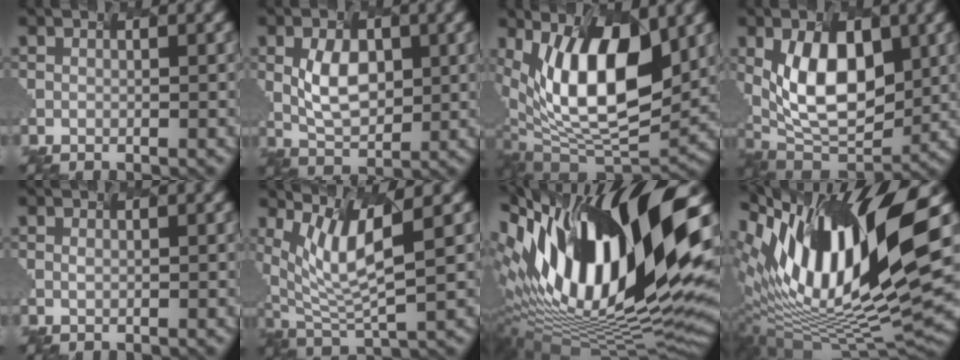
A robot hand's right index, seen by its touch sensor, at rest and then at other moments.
{"total": 4.1, "force": [-0.2, 2.7, 3.1], "torque": [-0.066, -0.004, 0.005]}
{"total": 11.6, "force": [2.7, 5.0, 10.1], "torque": [-0.164, -0.006, 0.045]}
{"total": 8.3, "force": [0.5, 4.7, 6.8], "torque": [-0.129, -0.003, 0.010]}
{"total": 0.0}
{"total": 6.0, "force": [2.7, 1.2, 5.2], "torque": [-0.113, -0.005, 0.066]}
{"total": 17.6, "force": [2.3, 6.3, 16.3], "torque": [-0.289, -0.006, 0.033]}
{"total": 14.7, "force": [4.0, 4.3, 13.5], "torque": [-0.248, -0.003, 0.072]}